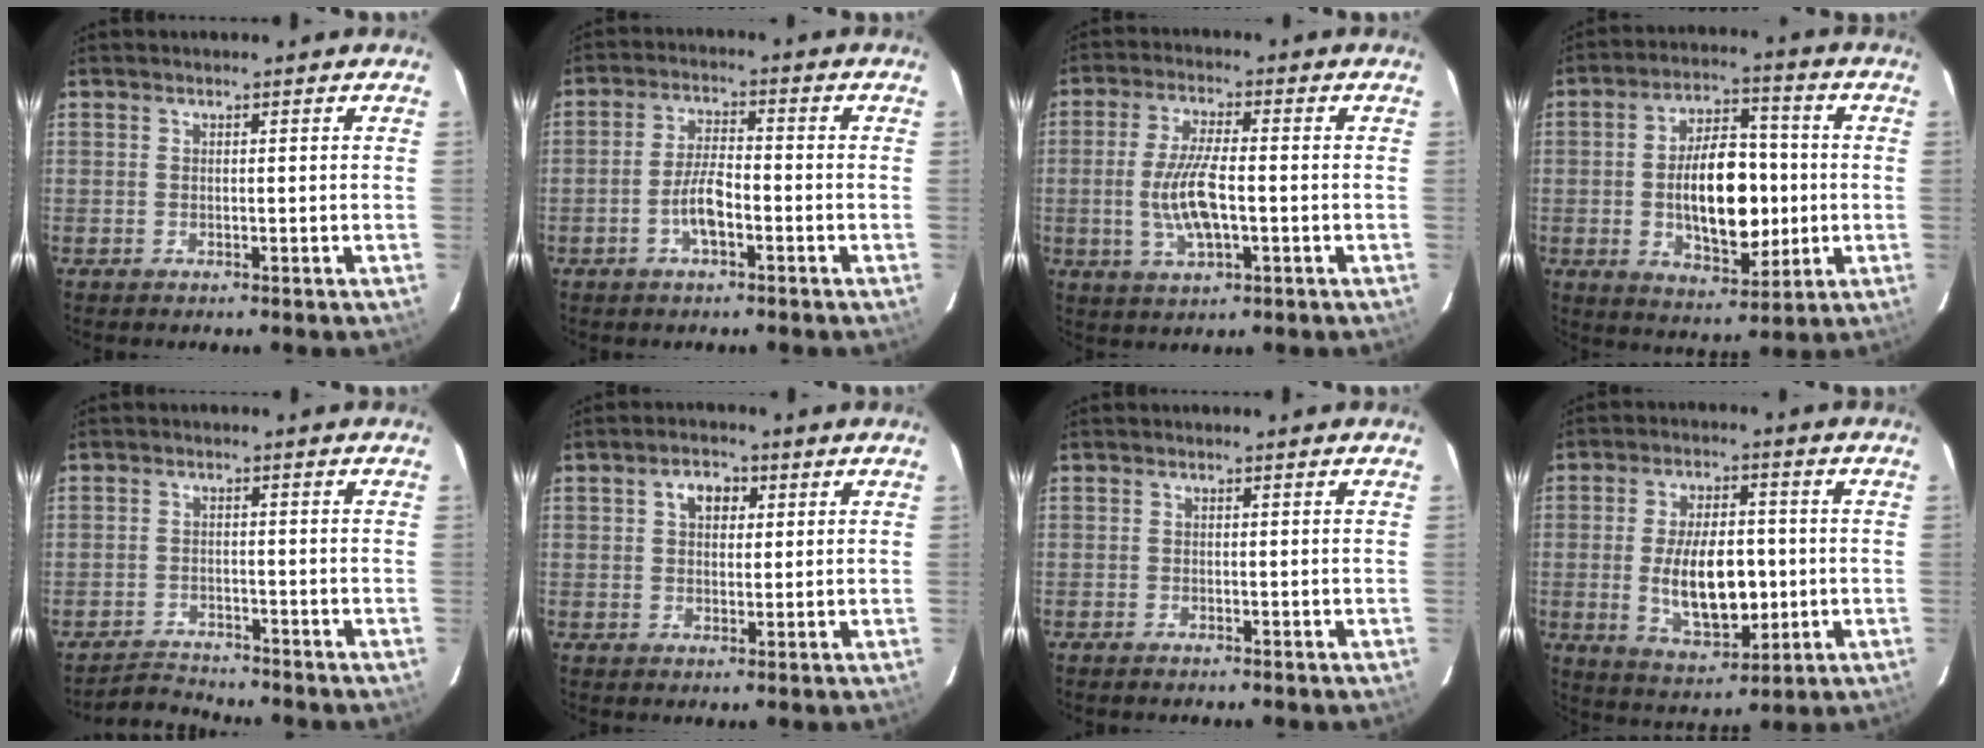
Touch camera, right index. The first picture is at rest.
{"total": 5.5, "force": [-2.4, 1.7, 4.6], "torque": [-0.096, 0.006, -0.044]}
{"total": 9.2, "force": [-1.5, 2.8, 8.6], "torque": [-0.172, -0.005, -0.027]}
{"total": 14.9, "force": [-1.2, 7.5, 12.8], "torque": [-0.222, 0.012, -0.008]}
{"total": 3.7, "force": [-3.6, 0.7, -0.6], "torque": [-0.001, 0.010, -0.068]}
{"total": 4.3, "force": [1.5, 3.0, 2.7], "torque": [-0.041, 0.015, 0.026]}
{"total": 0.7, "force": [-0.6, 0.1, 0.2], "torque": [-0.005, -0.002, -0.012]}
{"total": 13.0, "force": [-1.4, 6.2, 11.3], "torque": [-0.210, -0.007, -0.011]}